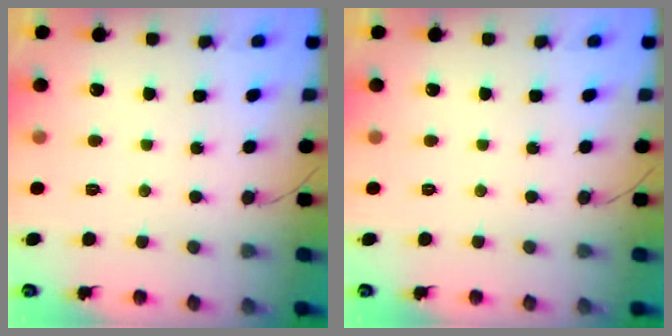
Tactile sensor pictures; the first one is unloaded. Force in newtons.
{"total": 0.0}